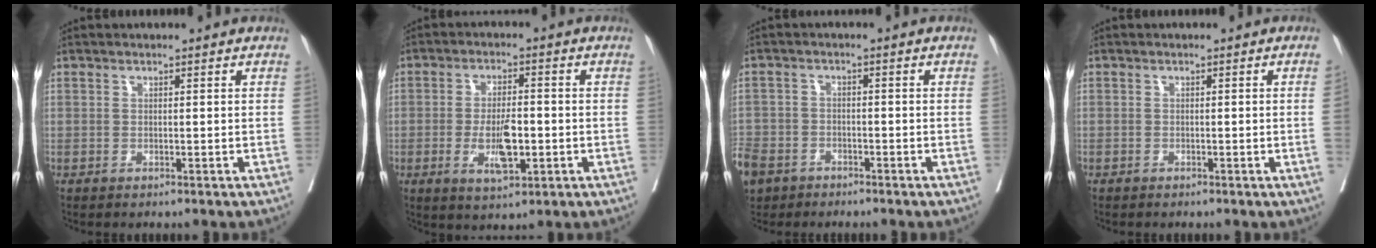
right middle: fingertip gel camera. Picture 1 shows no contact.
{"total": 6.8, "force": [-1.7, 2.2, 6.2], "torque": [-0.115, -0.007, -0.023]}
{"total": 9.7, "force": [-6.2, 6.8, 3.0], "torque": [-0.120, -0.009, -0.115]}
{"total": 1.1, "force": [-0.2, -0.4, 1.0], "torque": [-0.010, 0.000, -0.005]}